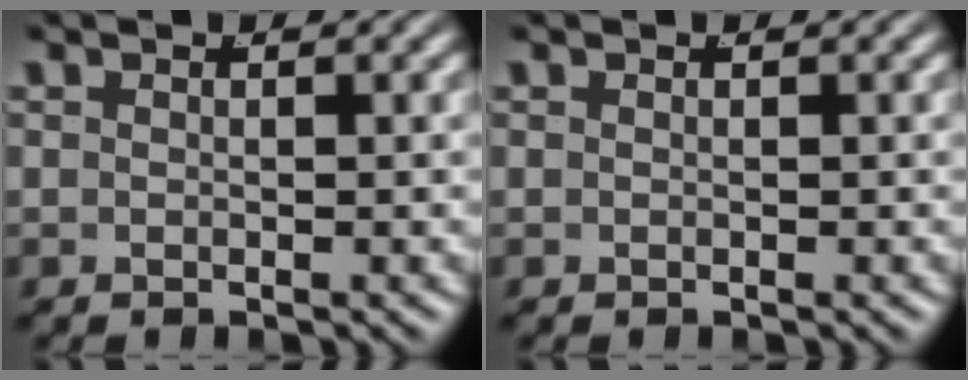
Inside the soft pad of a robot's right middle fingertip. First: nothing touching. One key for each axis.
{"total": 0.0}